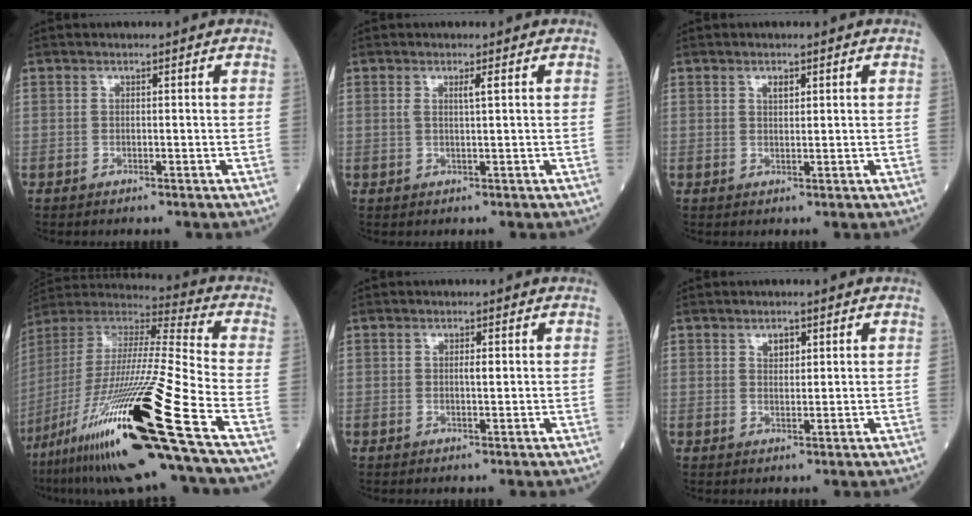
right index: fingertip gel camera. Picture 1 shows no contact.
{"total": 1.3, "force": [0.6, -0.2, 1.2], "torque": [-0.025, 0.002, 0.012]}
{"total": 1.4, "force": [0.8, 0.6, 1.0], "torque": [-0.019, 0.001, 0.015]}
{"total": 30.3, "force": [-15.6, 0.1, 26.0], "torque": [-0.501, -0.060, -0.288]}
{"total": 1.2, "force": [0.3, 0.3, 1.1], "torque": [-0.017, 0.003, 0.006]}
{"total": 1.9, "force": [1.1, 1.0, 1.2], "torque": [-0.021, 0.000, 0.021]}